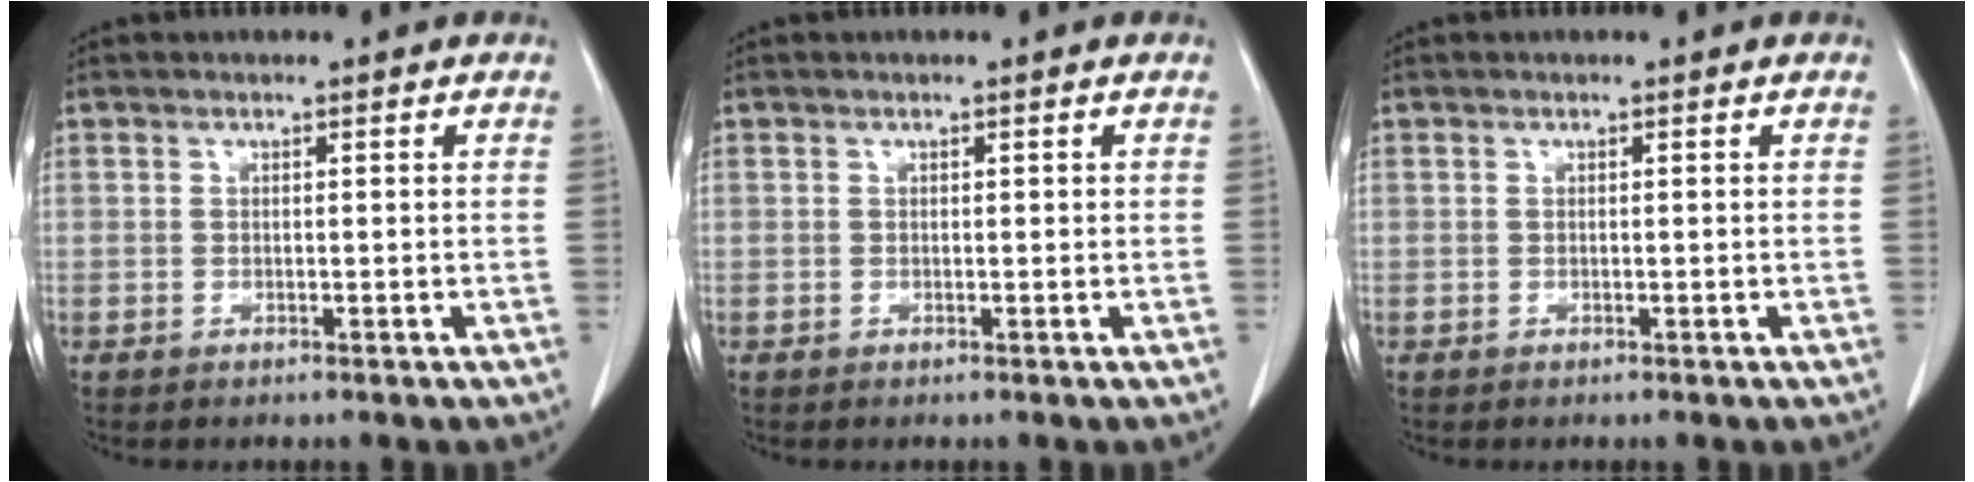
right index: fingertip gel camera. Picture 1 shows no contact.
{"total": 0.0}
{"total": 0.0}